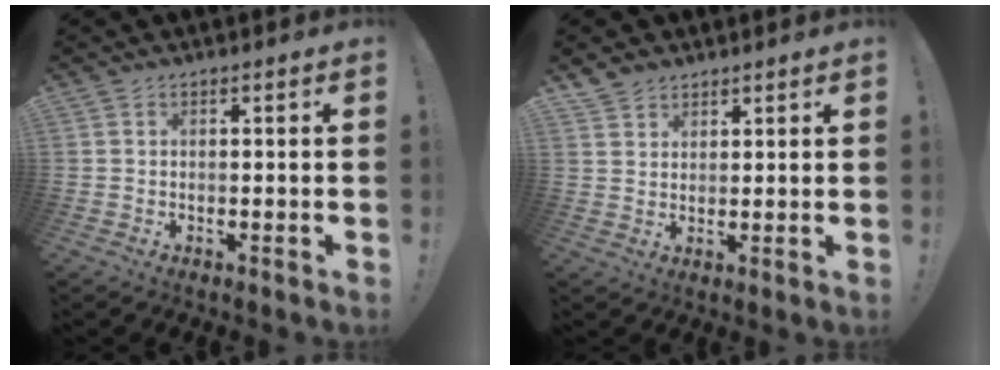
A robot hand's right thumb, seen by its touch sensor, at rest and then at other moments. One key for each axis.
{"total": 4.1, "fx": 3.4, "fy": 2.3, "fz": 0.5, "tx": -0.011, "ty": -0.019, "tz": 0.065}